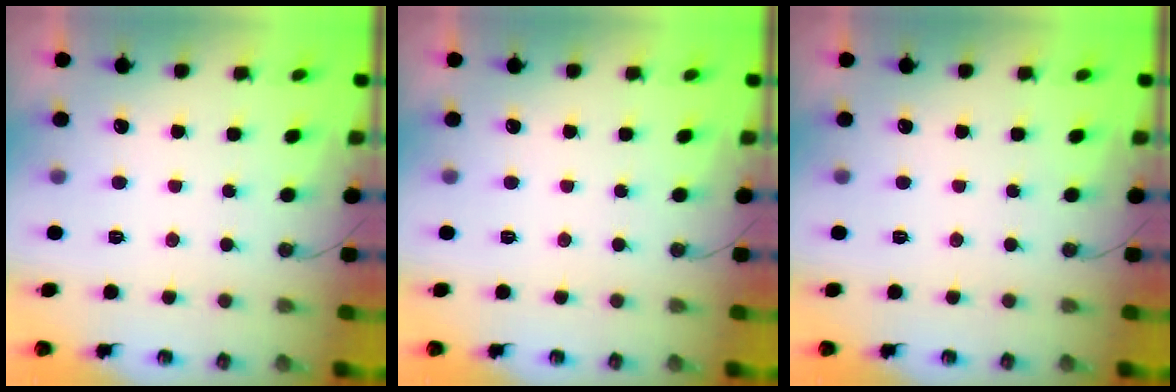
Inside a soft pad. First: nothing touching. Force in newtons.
{"total": 0.0}
{"total": 0.0}